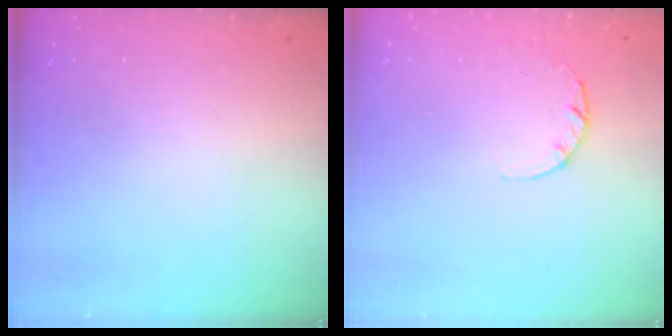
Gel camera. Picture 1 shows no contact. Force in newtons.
{"total": 2.6, "press": 2.5, "slide": 0.4}